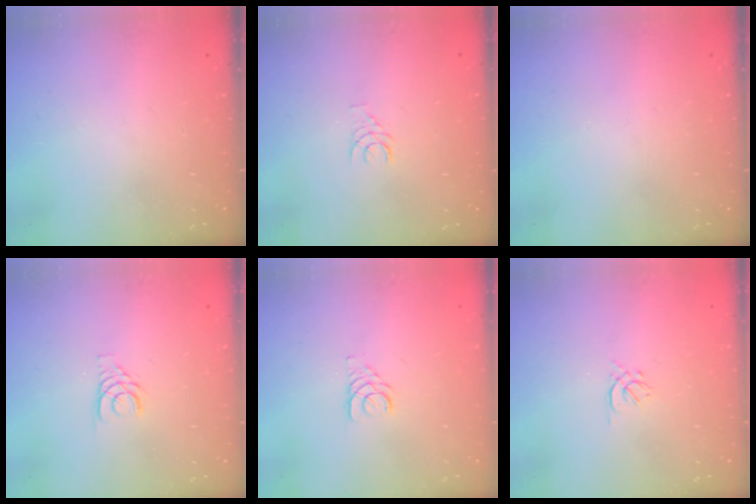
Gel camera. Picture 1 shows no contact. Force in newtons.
{"total": 3.6, "press": 3.6, "slide": 0.4}
{"total": 0.0}
{"total": 3.6, "press": 3.6, "slide": 0.3}
{"total": 2.7, "press": 2.7, "slide": 0.2}
{"total": 1.6, "press": 1.5, "slide": 0.6}